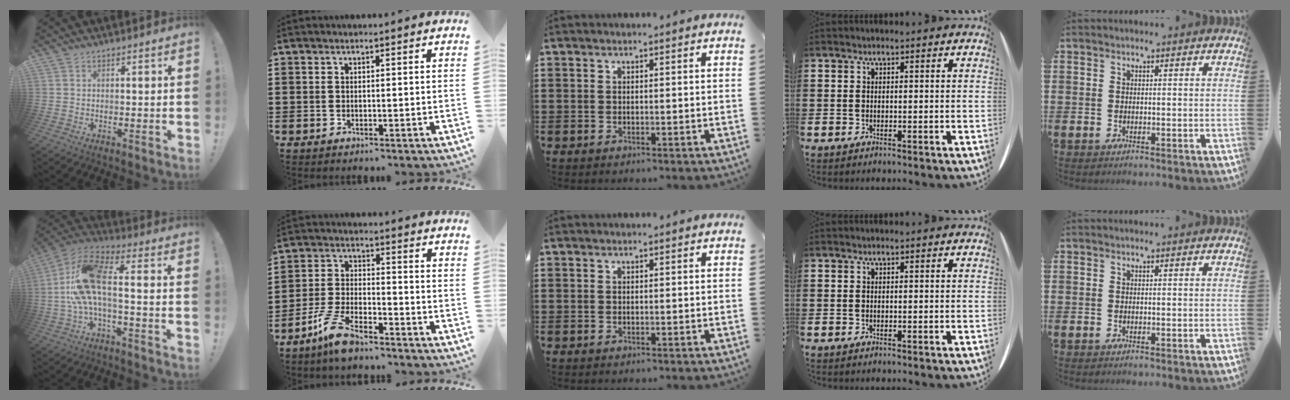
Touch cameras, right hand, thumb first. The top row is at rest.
{"thumb": {"total": 15.6, "force": [-0.1, 5.5, 14.6], "torque": [-0.272, 0.010, -0.003]}, "index": {"total": 7.0, "force": [-5.6, 1.7, 3.8], "torque": [-0.096, -0.004, -0.109]}}